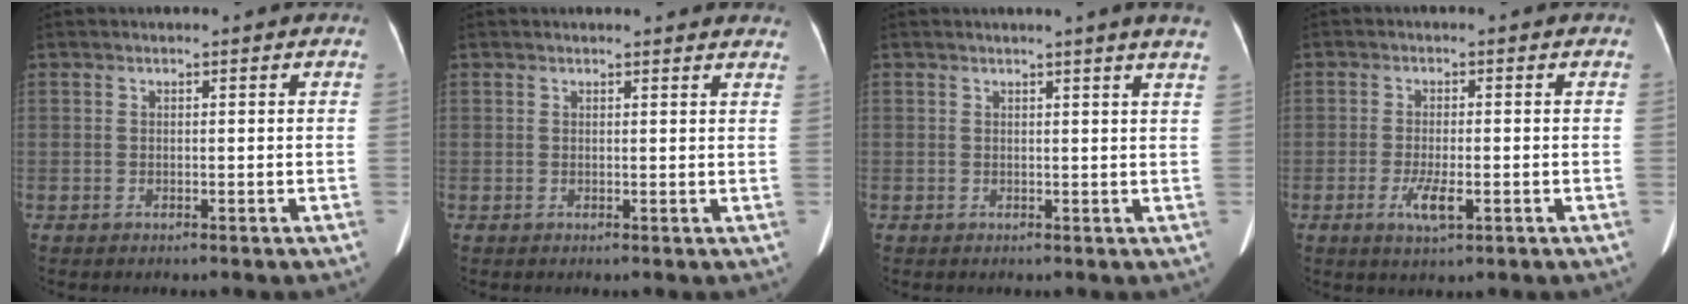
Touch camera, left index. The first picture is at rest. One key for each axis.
{"total": 8.1, "fx": 7.8, "fy": 1.3, "fz": 2.0, "tx": -0.006, "ty": 0.001, "tz": 0.064}
{"total": 5.1, "fx": 4.4, "fy": -0.4, "fz": 2.5, "tx": -0.030, "ty": 0.005, "tz": 0.034}
{"total": 4.0, "fx": -1.6, "fy": 1.0, "fz": 3.5, "tx": -0.075, "ty": -0.007, "tz": -0.024}